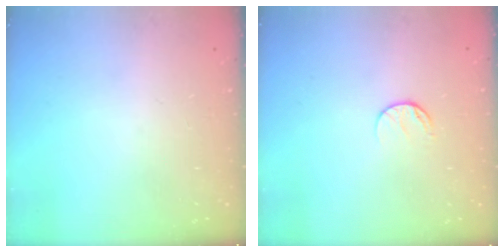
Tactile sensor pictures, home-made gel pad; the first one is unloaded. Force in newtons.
{"total": 6.8, "press": 6.7, "slide": 0.8}